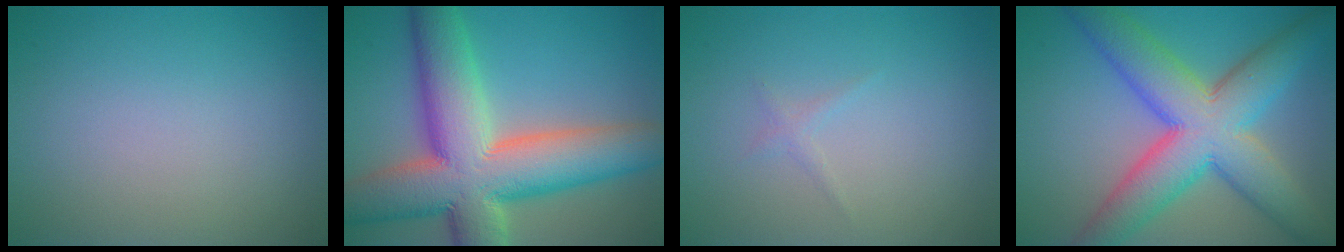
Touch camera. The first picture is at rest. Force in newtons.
{"total": 14.2, "press": 14.2, "slide": 1.2}
{"total": 0.7, "press": 0.7, "slide": 0.1}
{"total": 10.8, "press": 10.8, "slide": 0.5}